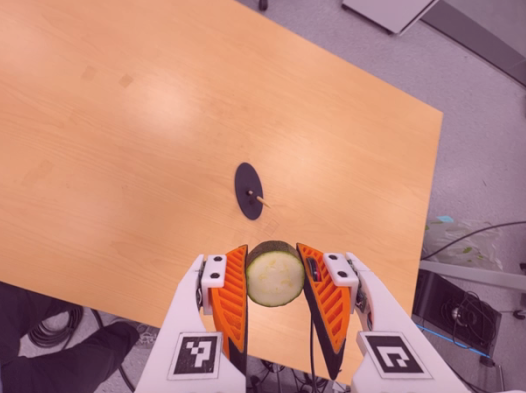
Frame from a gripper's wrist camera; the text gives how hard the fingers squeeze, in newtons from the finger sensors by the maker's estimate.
{"total": 11.1, "left": 10.3, "right": 12.0}